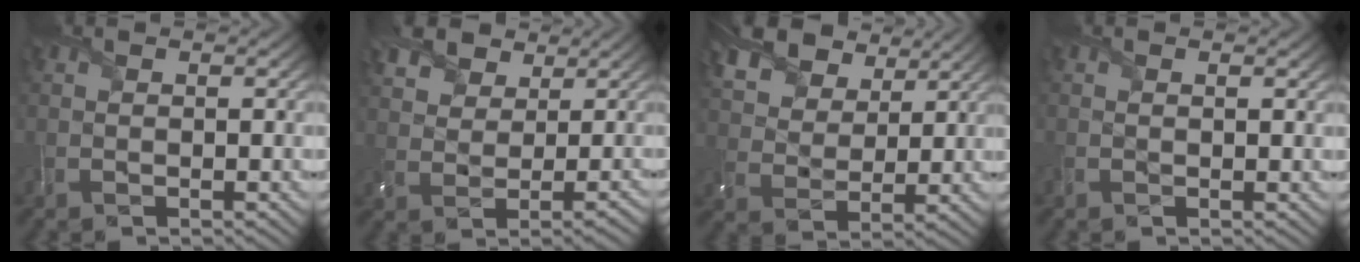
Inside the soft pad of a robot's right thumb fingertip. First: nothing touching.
{"total": 6.0, "force": [3.8, 3.3, 3.3], "torque": [-0.077, 0.013, 0.068]}
{"total": 11.4, "force": [7.6, 6.2, 5.8], "torque": [-0.168, 0.017, 0.134]}
{"total": 0.6, "force": [0.1, 0.2, 0.6], "torque": [-0.013, -0.001, 0.003]}